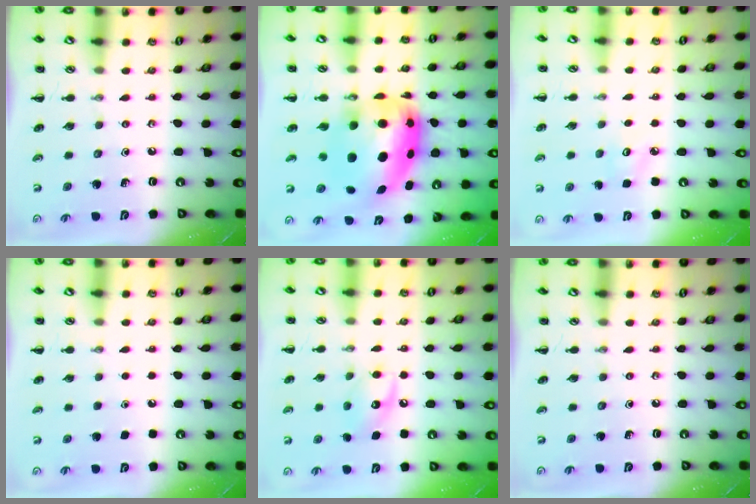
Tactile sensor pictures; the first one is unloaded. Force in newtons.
{"total": 13.0, "press": 12.7, "slide": 3.1}
{"total": 2.6, "press": 2.5, "slide": 0.7}
{"total": 1.6, "press": 1.6, "slide": 0.1}
{"total": 9.1, "press": 9.0, "slide": 0.8}
{"total": 0.0}